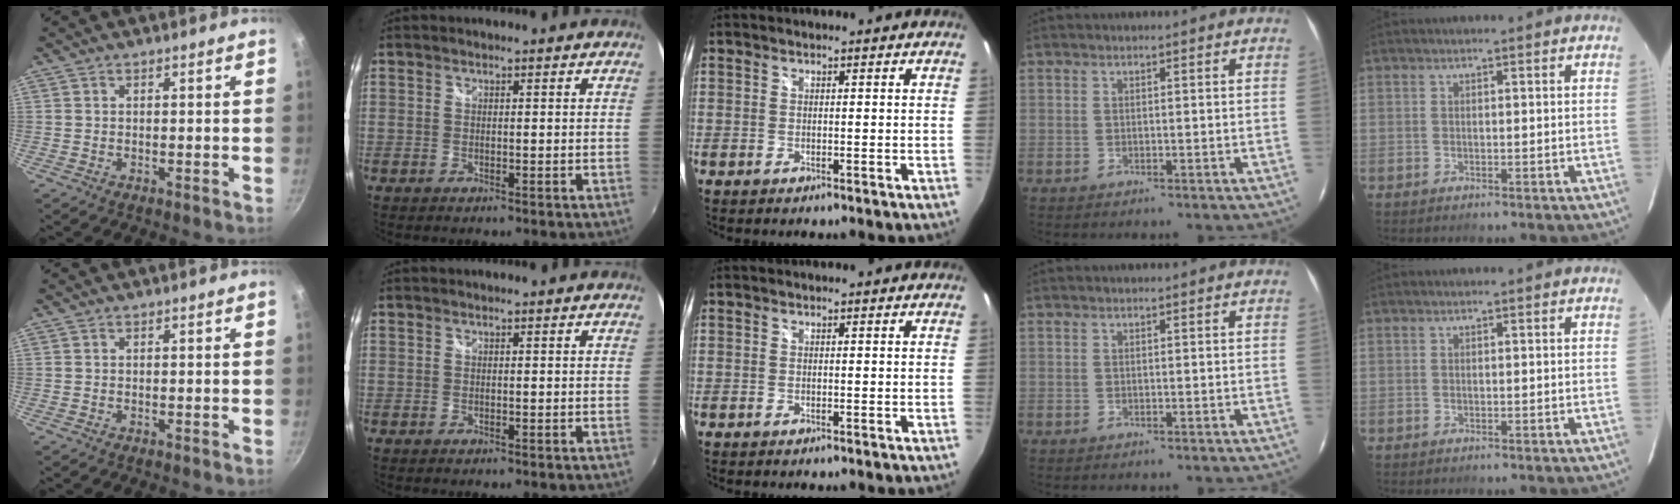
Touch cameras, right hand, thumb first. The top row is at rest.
{}